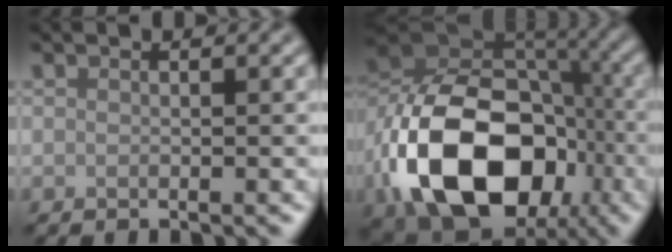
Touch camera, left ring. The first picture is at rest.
{"total": 16.0, "force": [-5.7, 10.8, 10.3], "torque": [-0.177, -0.008, -0.109]}